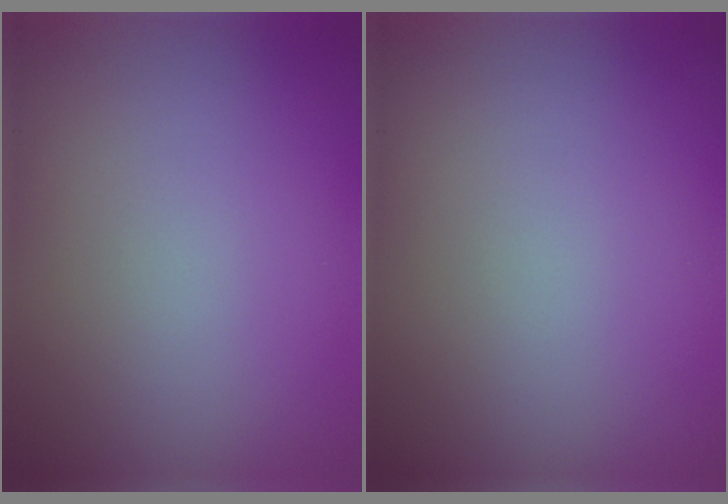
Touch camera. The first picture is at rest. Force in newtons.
{"total": 0.0}